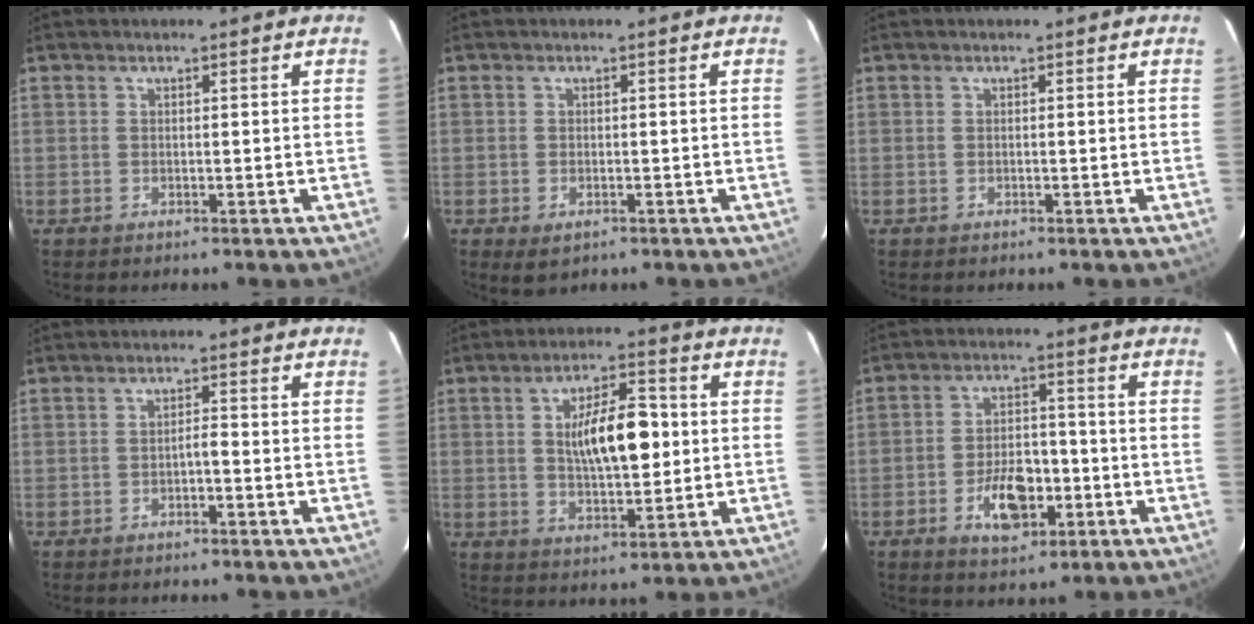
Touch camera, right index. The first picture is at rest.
{"total": 2.4, "force": [-1.2, 1.4, 1.5], "torque": [-0.026, -0.005, -0.007]}
{"total": 0.0}
{"total": 1.3, "force": [-0.7, 0.1, 1.1], "torque": [-0.015, 0.004, -0.013]}
{"total": 10.3, "force": [1.0, 3.4, 9.6], "torque": [-0.166, 0.012, 0.019]}
{"total": 8.1, "force": [-3.1, 4.1, 6.3], "torque": [-0.115, 0.007, -0.049]}